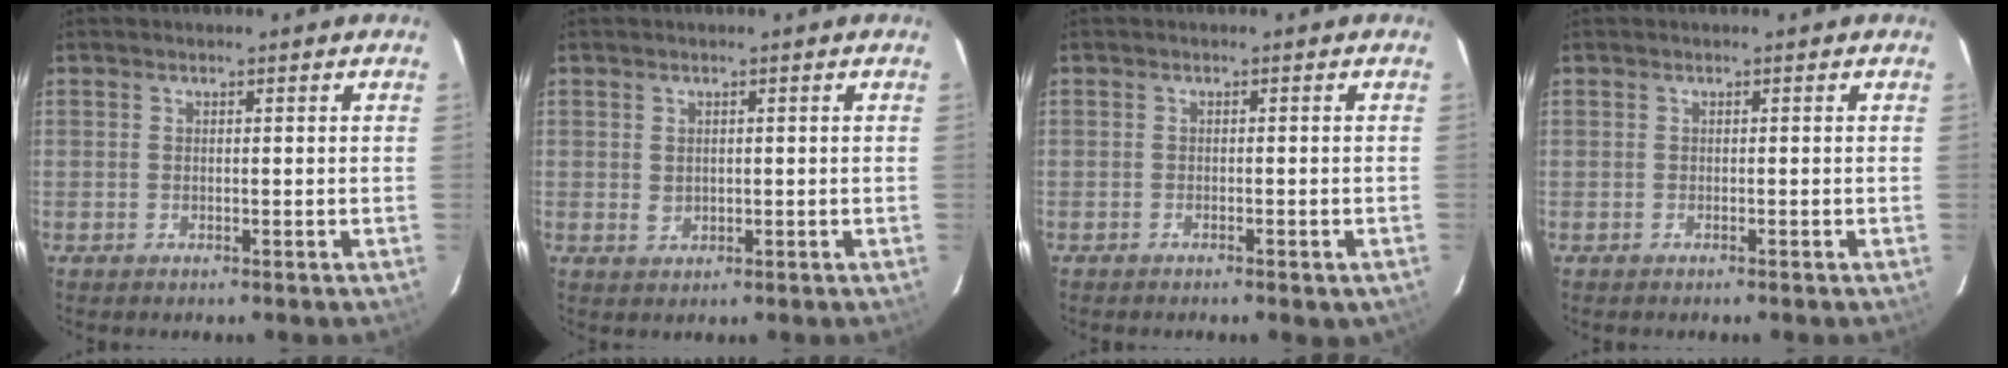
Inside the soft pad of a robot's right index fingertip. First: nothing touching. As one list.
[{"total": 1.5, "force": [0.4, 1.3, 0.7], "torque": [-0.010, 0.003, 0.010]}, {"total": 2.1, "force": [-1.4, 0.8, 1.3], "torque": [-0.026, -0.003, -0.017]}, {"total": 0.0}]